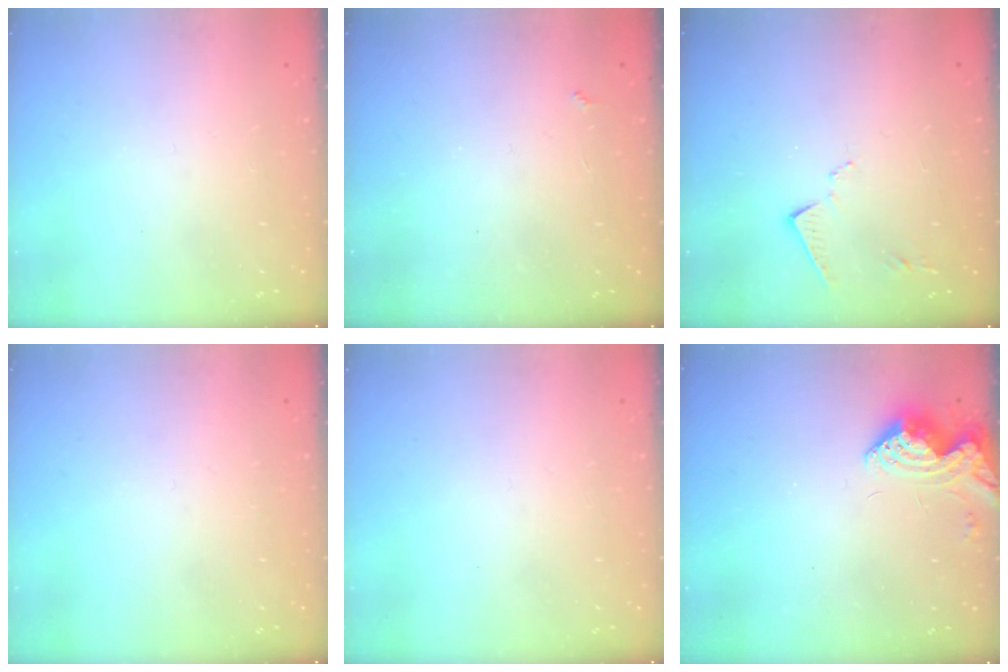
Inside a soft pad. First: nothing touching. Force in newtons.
{"total": 2.2, "press": 2.2, "slide": 0.4}
{"total": 8.0, "press": 8.0, "slide": 0.1}
{"total": 0.0}
{"total": 0.0}
{"total": 9.0, "press": 9.0, "slide": 0.3}